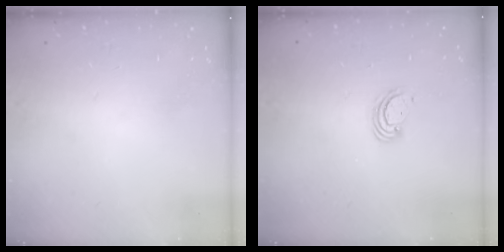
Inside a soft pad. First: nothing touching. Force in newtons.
{"total": 2.4, "press": 2.4, "slide": 0.2}